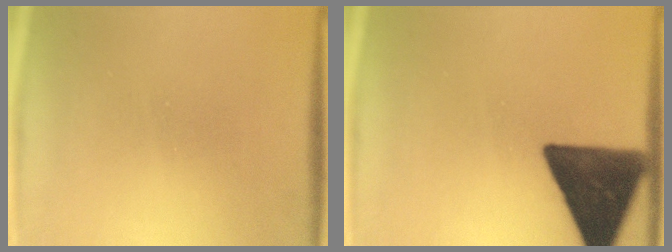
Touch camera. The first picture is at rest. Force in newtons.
{"total": 15.2}